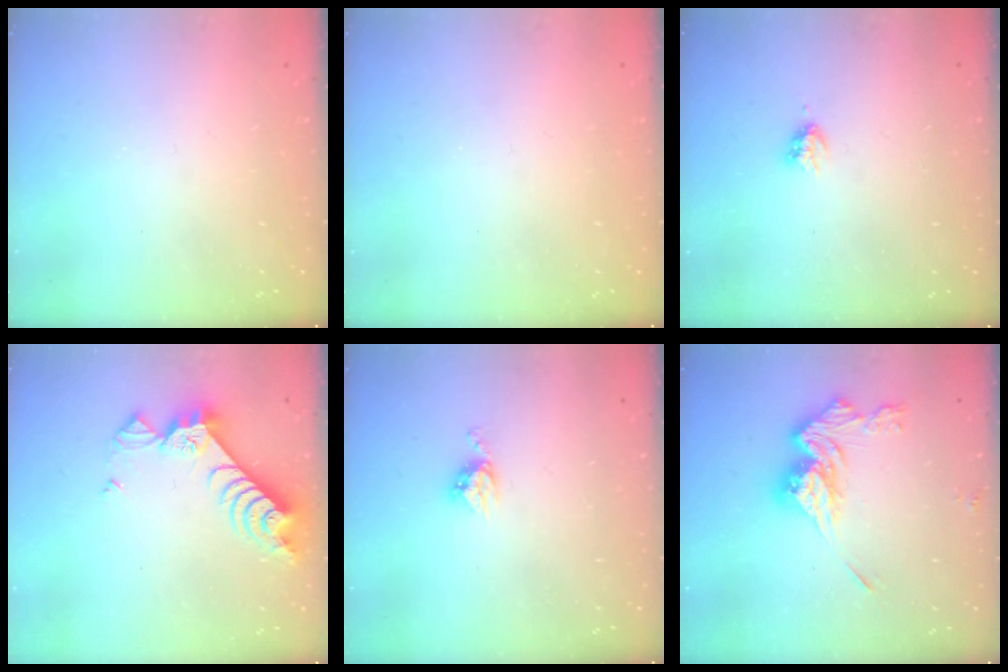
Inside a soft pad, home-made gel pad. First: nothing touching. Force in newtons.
{"total": 0.0}
{"total": 2.9, "press": 2.9, "slide": 0.5}
{"total": 8.4, "press": 8.4, "slide": 1.0}
{"total": 4.9, "press": 4.8, "slide": 0.2}
{"total": 14.5, "press": 14.5, "slide": 0.8}